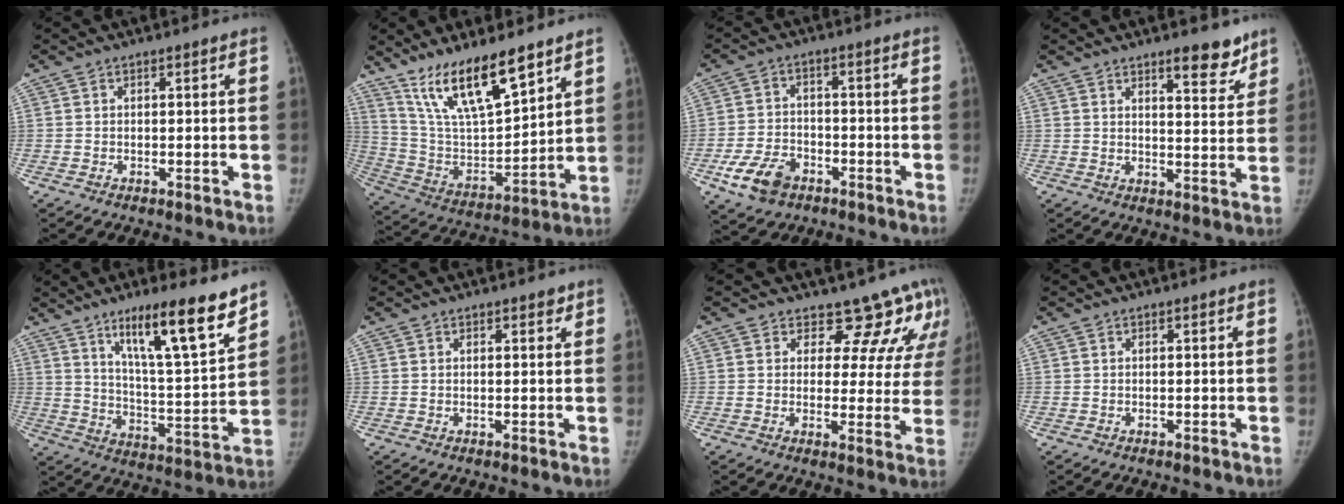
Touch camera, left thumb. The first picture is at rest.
{"total": 17.9, "force": [12.7, 5.1, 11.6], "torque": [-0.182, -0.062, 0.247]}
{"total": 8.7, "force": [-4.7, 5.7, 4.6], "torque": [-0.080, 0.019, -0.081]}
{"total": 7.4, "force": [5.5, 2.2, 4.4], "torque": [-0.034, -0.038, 0.075]}
{"total": 17.4, "force": [11.6, 2.8, 12.6], "torque": [-0.177, -0.075, 0.194]}
{"total": 1.1, "force": [0.8, 0.6, 0.6], "torque": [0.000, -0.003, 0.007]}
{"total": 11.9, "force": [10.0, 5.8, 2.6], "torque": [0.022, -0.059, 0.093]}
{"total": 0.0}